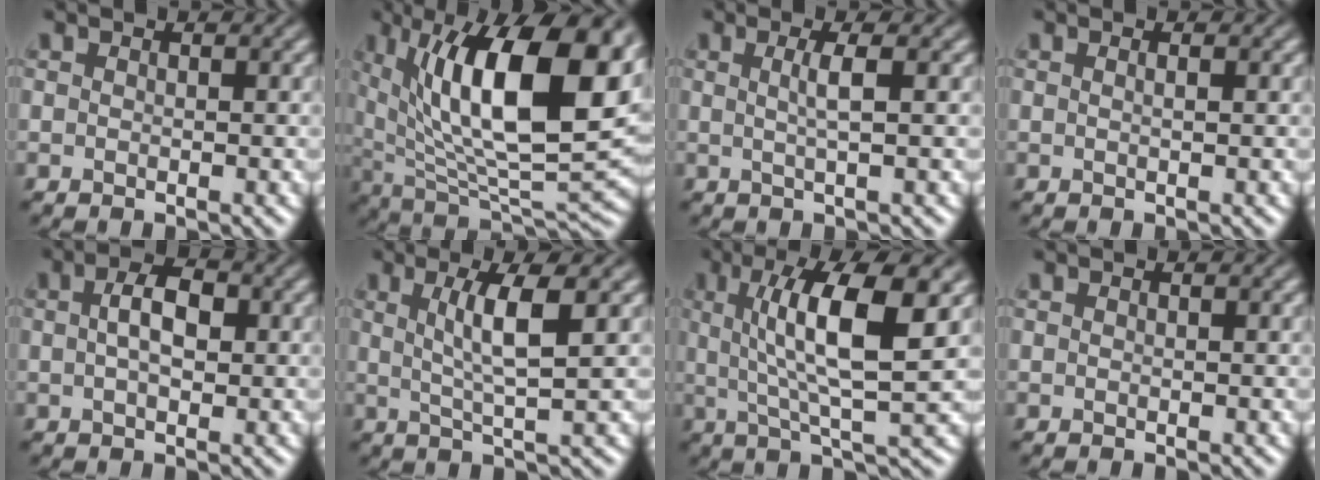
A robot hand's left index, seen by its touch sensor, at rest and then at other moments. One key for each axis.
{"total": 15.8, "fx": 5.3, "fy": 5.9, "fz": 13.7, "tx": -0.212, "ty": 0.001, "tz": 0.087}
{"total": 2.2, "fx": 0.3, "fy": 0.5, "fz": 2.1, "tx": -0.038, "ty": 0.003, "tz": 0.001}
{"total": 0.8, "fx": 0.2, "fy": 0.3, "fz": 0.7, "tx": -0.005, "ty": 0.001, "tz": -0.002}
{"total": 3.6, "fx": 0.4, "fy": 1.9, "fz": 3.0, "tx": -0.057, "ty": 0.006, "tz": 0.004}
{"total": 4.6, "fx": 1.3, "fy": 0.8, "fz": 4.4, "tx": -0.077, "ty": -0.001, "tz": 0.027}
{"total": 8.9, "fx": 2.1, "fy": 2.1, "fz": 8.4, "tx": -0.131, "ty": 0.003, "tz": 0.038}
{"total": 0.0}